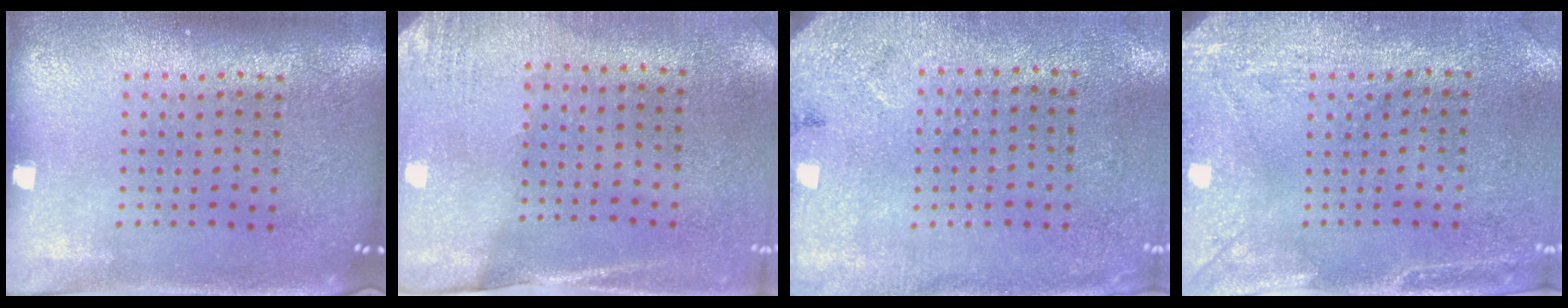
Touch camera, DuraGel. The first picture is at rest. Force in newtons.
{"total": 2.6, "press": 2.3, "slide": 1.3}
{"total": 2.7, "press": 2.2, "slide": 1.6}
{"total": 3.0, "press": 2.3, "slide": 1.8}